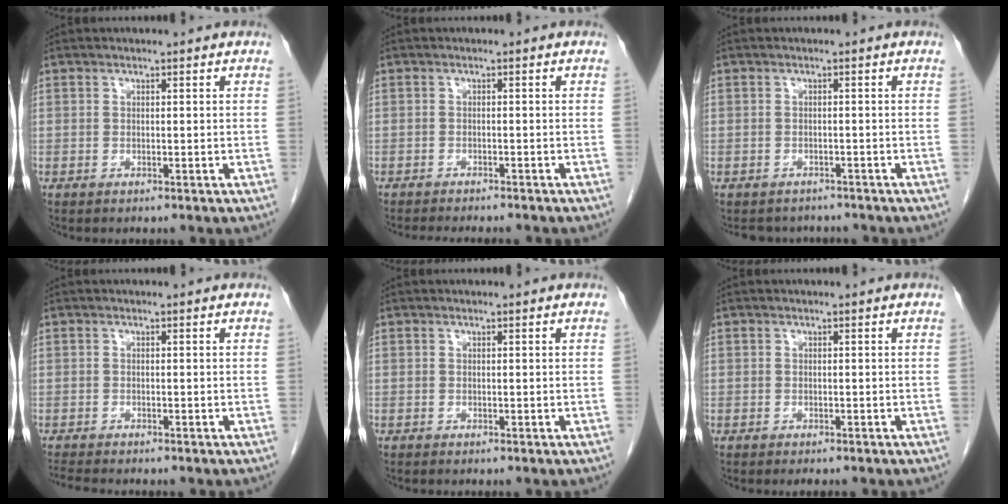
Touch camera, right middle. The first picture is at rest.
{"total": 7.4, "force": [-6.6, 1.2, 3.0], "torque": [-0.034, -0.008, -0.089]}
{"total": 4.2, "force": [-3.8, 1.8, 0.1], "torque": [0.001, 0.003, -0.048]}
{"total": 2.2, "force": [-2.1, -0.1, 0.7], "torque": [-0.016, -0.009, -0.037]}
{"total": 0.0}
{"total": 1.1, "force": [-1.0, 0.3, 0.4], "torque": [-0.006, -0.002, -0.012]}